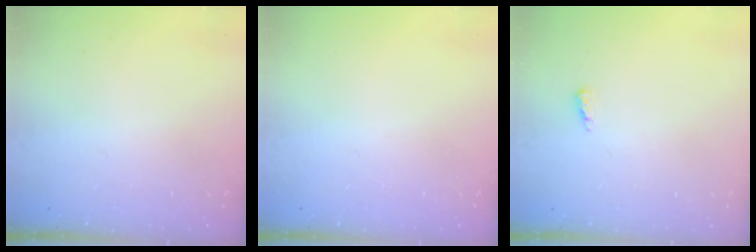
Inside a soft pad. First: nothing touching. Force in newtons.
{"total": 0.0}
{"total": 4.3, "press": 4.2, "slide": 0.9}